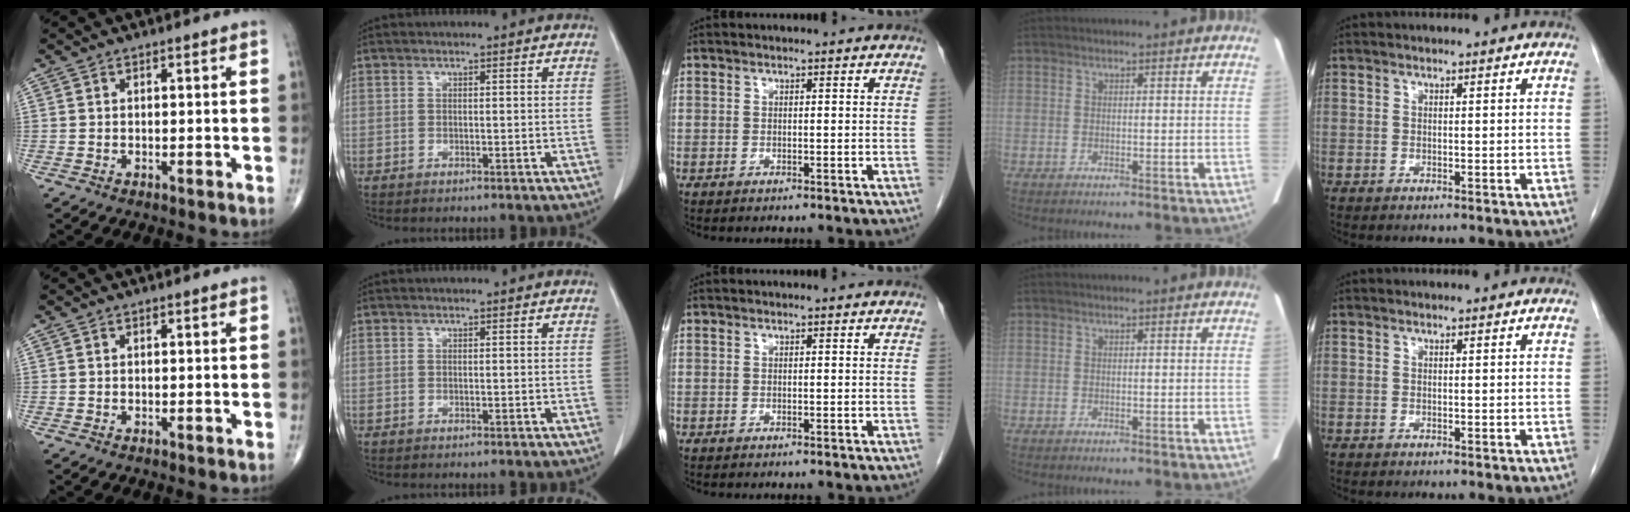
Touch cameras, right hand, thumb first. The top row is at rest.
{}